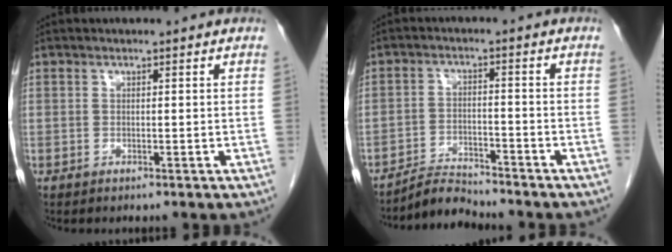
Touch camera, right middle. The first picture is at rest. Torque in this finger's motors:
{"motor_torque": [-0.07, -0.18, -0.02, -0.01]}